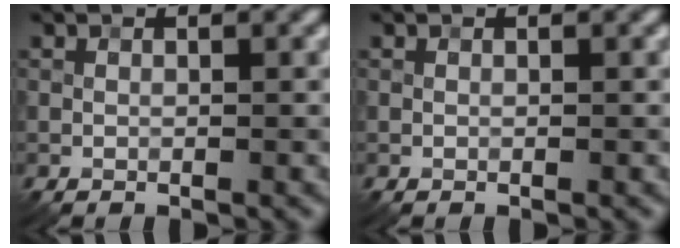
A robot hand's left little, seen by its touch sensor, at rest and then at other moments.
{"total": 0.0}